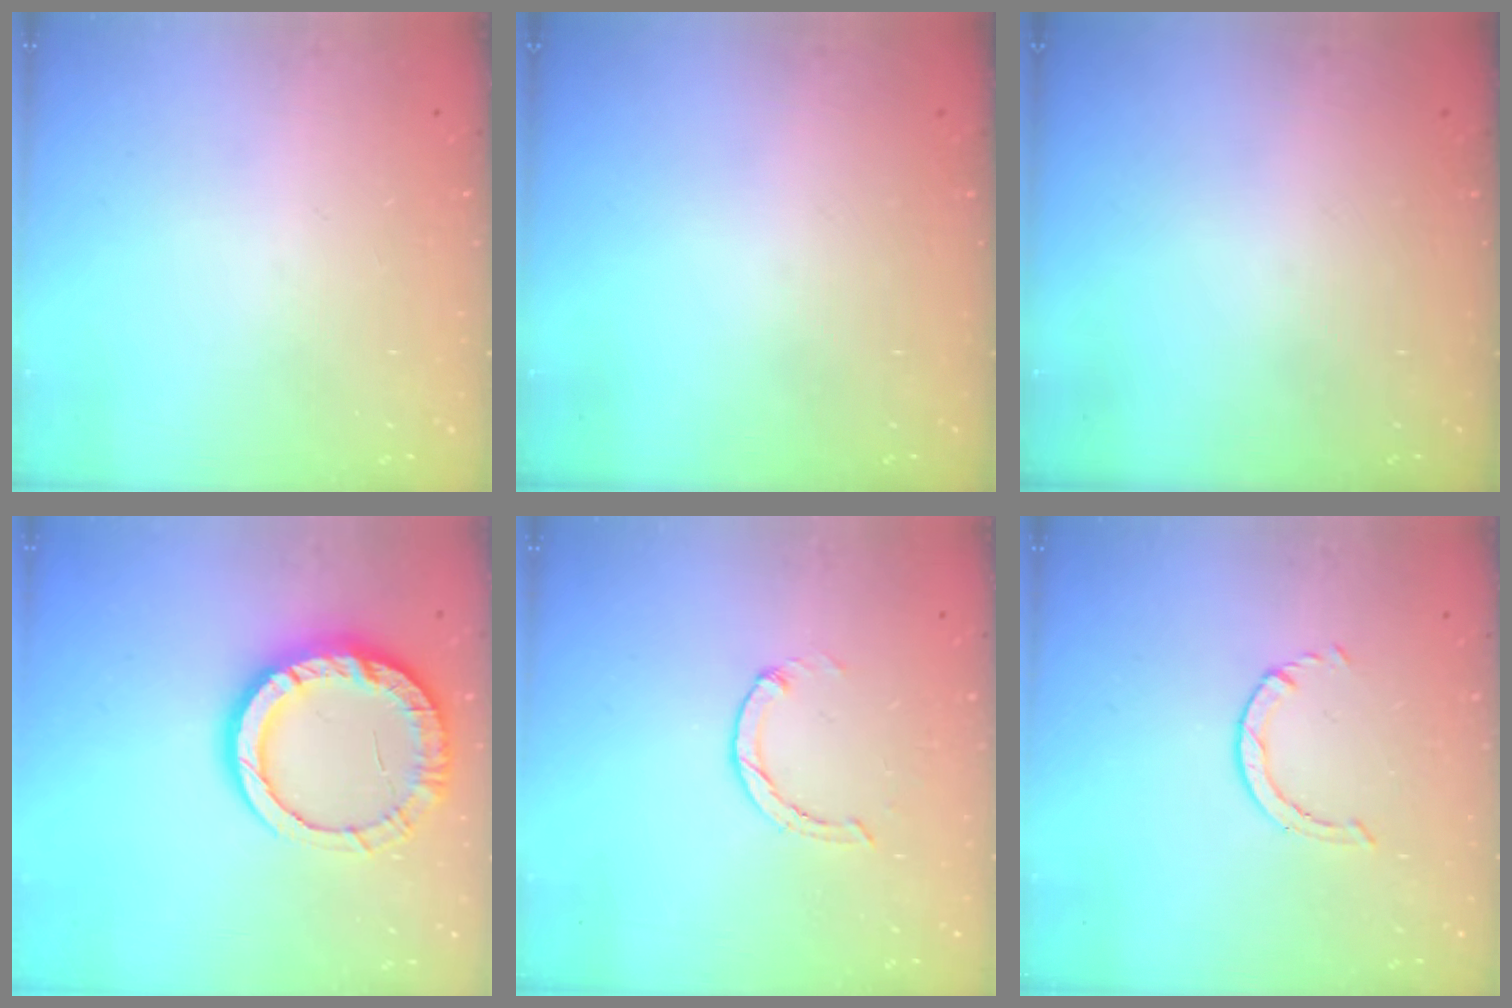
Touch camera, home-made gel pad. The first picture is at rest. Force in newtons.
{"total": 0.0}
{"total": 0.0}
{"total": 15.6, "press": 15.5, "slide": 1.4}
{"total": 1.0, "press": 0.9, "slide": 0.3}
{"total": 0.8, "press": 0.7, "slide": 0.1}